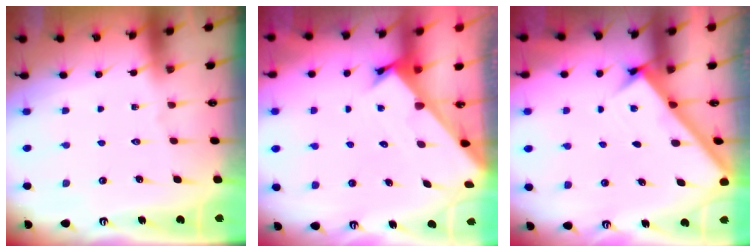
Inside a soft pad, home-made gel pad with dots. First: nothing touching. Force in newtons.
{"total": 2.5, "press": 2.5, "slide": 0.2}
{"total": 2.7, "press": 2.7, "slide": 0.3}